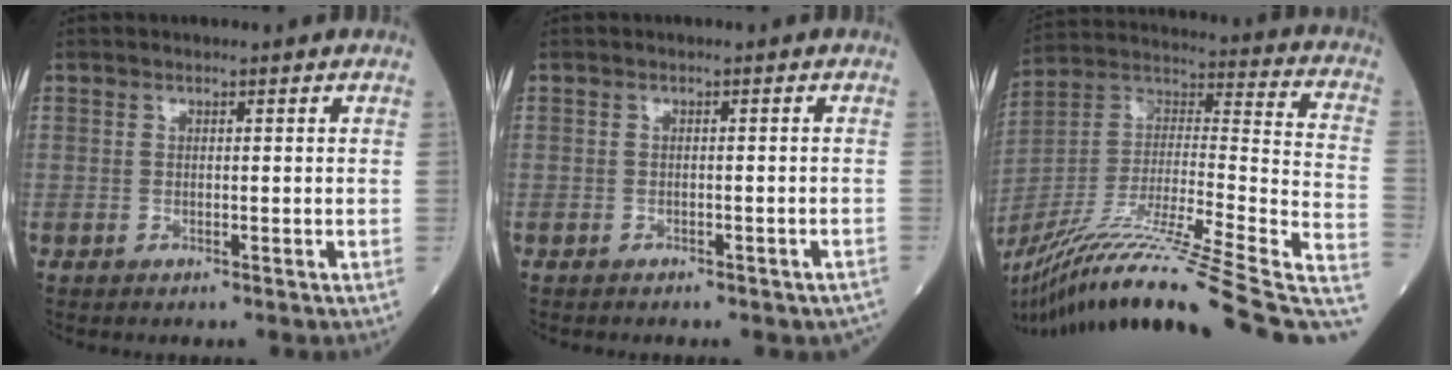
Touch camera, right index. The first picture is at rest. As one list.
[{"total": 4.9, "force": [-4.2, 1.8, 1.8], "torque": [-0.013, 0.003, -0.042]}, {"total": 32.3, "force": [-24.1, 0.9, 21.5], "torque": [-0.293, -0.014, -0.386]}]